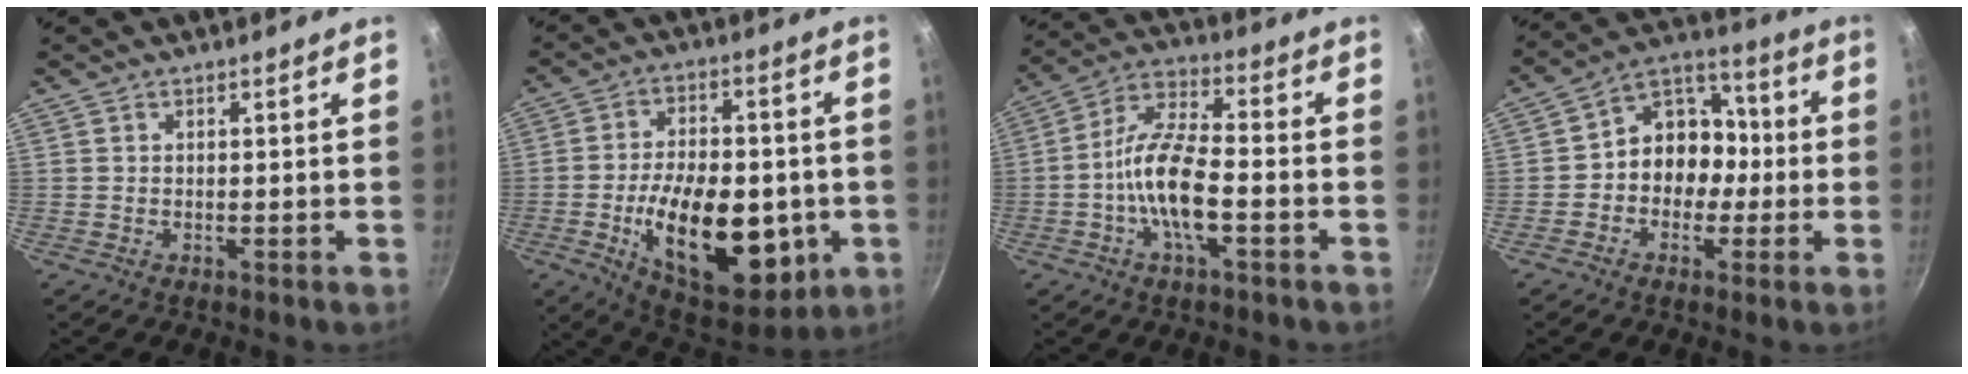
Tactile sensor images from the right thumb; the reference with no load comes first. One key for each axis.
{"total": 23.6, "fx": -4.9, "fy": 13.0, "fz": 19.0, "tx": -0.264, "ty": 0.010, "tz": -0.062}
{"total": 12.6, "fx": -3.3, "fy": 4.8, "fz": 11.1, "tx": -0.206, "ty": 0.035, "tz": -0.077}
{"total": 11.4, "fx": -1.5, "fy": 9.5, "fz": 6.1, "tx": -0.035, "ty": 0.048, "tz": -0.042}